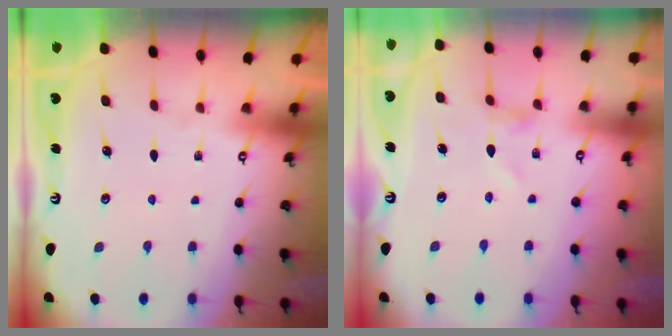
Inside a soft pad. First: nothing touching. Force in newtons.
{"total": 2.3, "press": 2.3, "slide": 0.3}